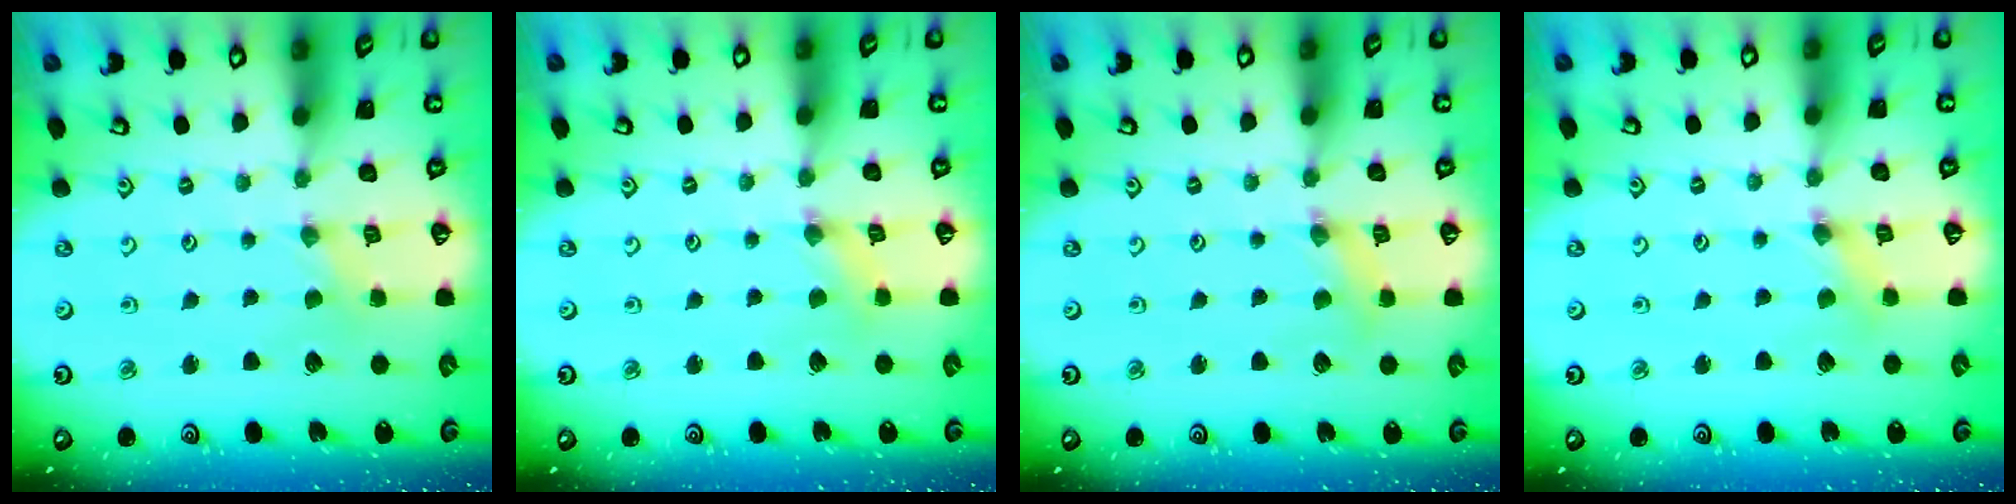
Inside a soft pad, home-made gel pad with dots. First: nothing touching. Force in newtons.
{"total": 1.5, "press": 1.5, "slide": 0.4}
{"total": 1.7, "press": 1.6, "slide": 0.3}
{"total": 2.1, "press": 2.1, "slide": 0.3}